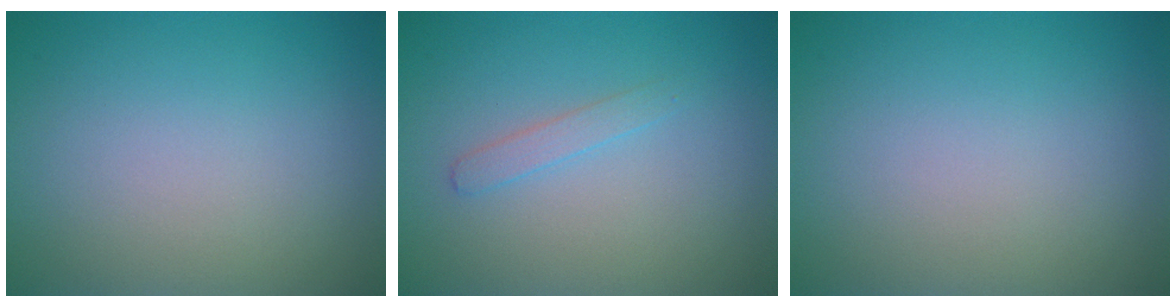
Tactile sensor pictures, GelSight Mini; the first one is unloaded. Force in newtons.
{"total": 1.2, "press": 1.2, "slide": 0.0}
{"total": 0.0}